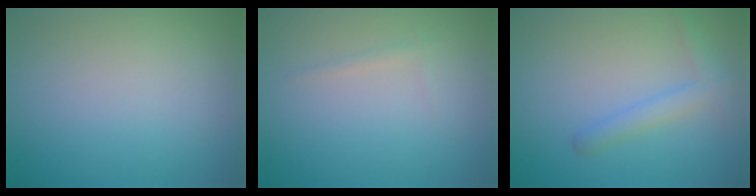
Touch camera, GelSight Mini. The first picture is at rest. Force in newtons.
{"total": 0.6, "press": 0.6, "slide": 0.1}
{"total": 2.0, "press": 2.0, "slide": 0.2}